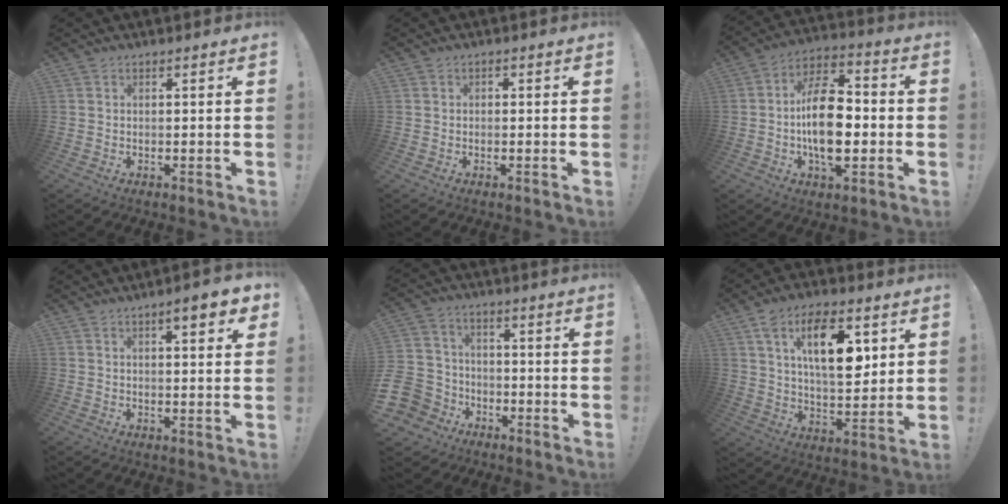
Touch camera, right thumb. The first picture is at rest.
{"total": 1.0, "force": [-0.8, 0.7, 0.2], "torque": [-0.003, 0.004, -0.014]}
{"total": 17.5, "force": [-2.6, 9.7, 14.4], "torque": [-0.258, 0.014, -0.046]}
{"total": 6.1, "force": [3.1, 1.4, 5.1], "torque": [-0.053, -0.016, 0.042]}
{"total": 11.0, "force": [-4.9, 9.4, 3.1], "torque": [-0.079, 0.034, -0.085]}
{"total": 17.2, "force": [6.5, 8.6, 13.4], "torque": [-0.207, -0.005, 0.109]}